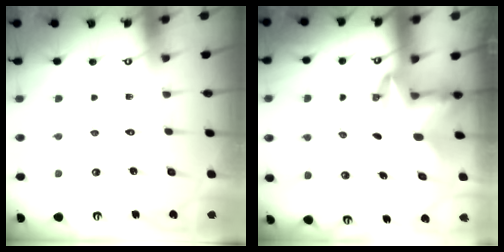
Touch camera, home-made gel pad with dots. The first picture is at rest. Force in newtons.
{"total": 4.4, "press": 4.3, "slide": 0.4}